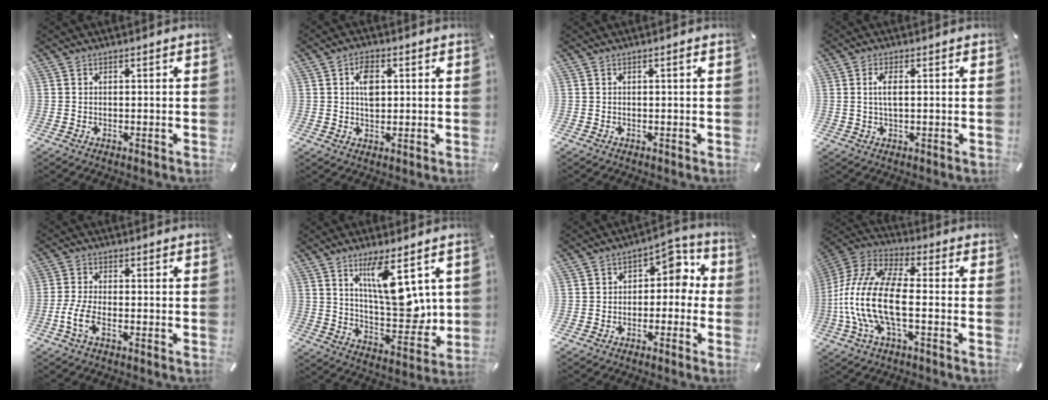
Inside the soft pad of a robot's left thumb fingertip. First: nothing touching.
{"total": 5.2, "force": [1.1, 3.3, 3.8], "torque": [-0.057, 0.000, 0.012]}
{"total": 0.7, "force": [0.2, 0.0, 0.6], "torque": [-0.011, 0.001, 0.002]}
{"total": 3.6, "force": [0.6, 1.4, 3.2], "torque": [-0.073, 0.003, 0.006]}
{"total": 5.8, "force": [-2.6, 2.4, 4.5], "torque": [-0.105, -0.002, -0.049]}
{"total": 14.0, "force": [6.7, 5.0, 11.2], "torque": [-0.181, -0.047, 0.110]}
{"total": 6.9, "force": [0.7, 5.2, 4.4], "torque": [-0.048, -0.002, 0.003]}
{"total": 17.4, "force": [-3.7, 8.2, 14.8], "torque": [-0.329, -0.002, -0.069]}